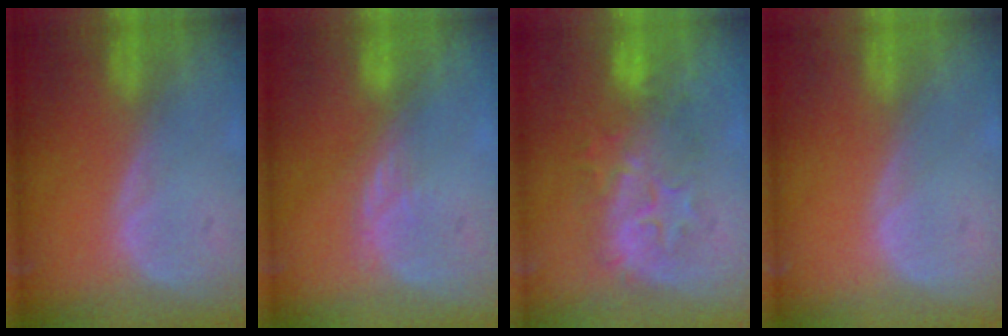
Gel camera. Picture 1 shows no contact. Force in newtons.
{"total": 2.5, "press": 2.1, "slide": 1.4}
{"total": 8.1, "press": 8.1, "slide": 0.8}
{"total": 0.0}